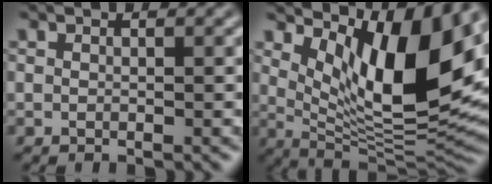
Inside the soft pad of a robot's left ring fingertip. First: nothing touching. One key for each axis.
{"total": 12.4, "fx": 4.3, "fy": 4.5, "fz": 10.7, "tx": -0.165, "ty": -0.015, "tz": 0.085}